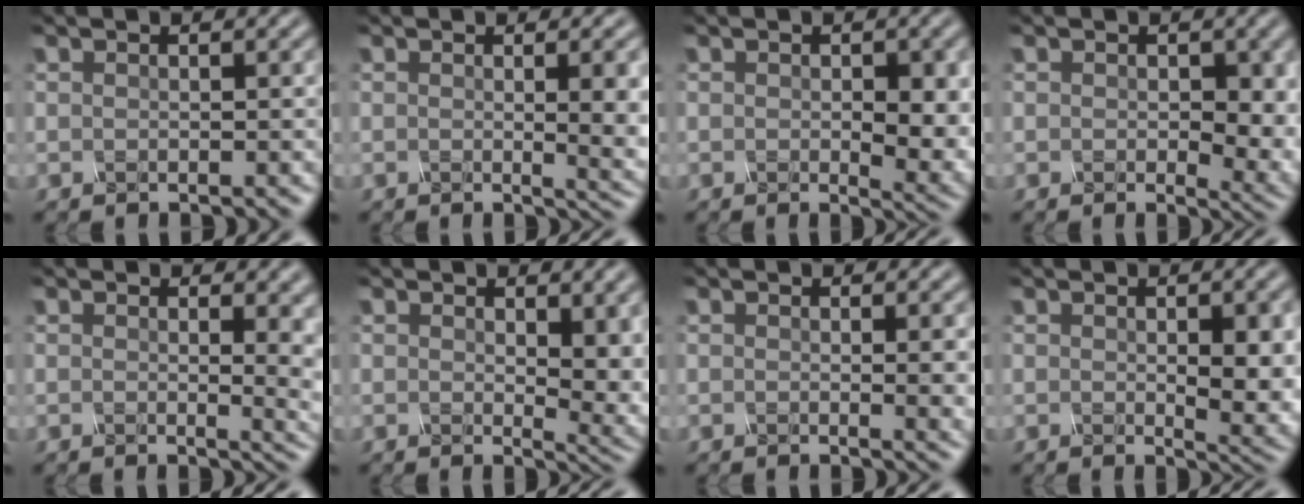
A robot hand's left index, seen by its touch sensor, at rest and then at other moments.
{"total": 5.6, "force": [0.2, 1.9, 5.2], "torque": [-0.047, -0.005, 0.006]}
{"total": 4.9, "force": [-0.1, 2.4, 4.3], "torque": [-0.056, -0.012, 0.004]}
{"total": 5.0, "force": [0.4, 3.0, 4.1], "torque": [-0.046, -0.012, 0.007]}
{"total": 6.4, "force": [0.9, 3.2, 5.5], "torque": [-0.023, -0.001, 0.008]}
{"total": 5.0, "force": [0.9, 2.3, 4.4], "torque": [-0.060, -0.011, 0.018]}
{"total": 2.5, "force": [0.1, 0.6, 2.4], "torque": [-0.025, -0.005, 0.000]}
{"total": 4.9, "force": [0.0, 1.8, 4.5], "torque": [-0.058, -0.009, 0.005]}